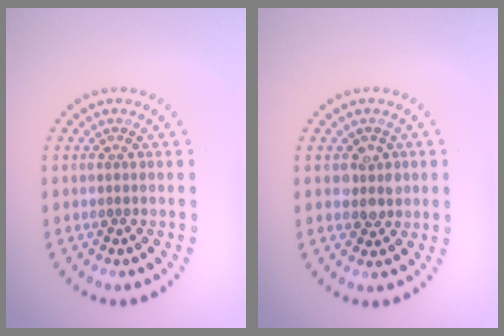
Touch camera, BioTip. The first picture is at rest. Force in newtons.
{"total": 2.3, "press": 2.1, "slide": 0.9}